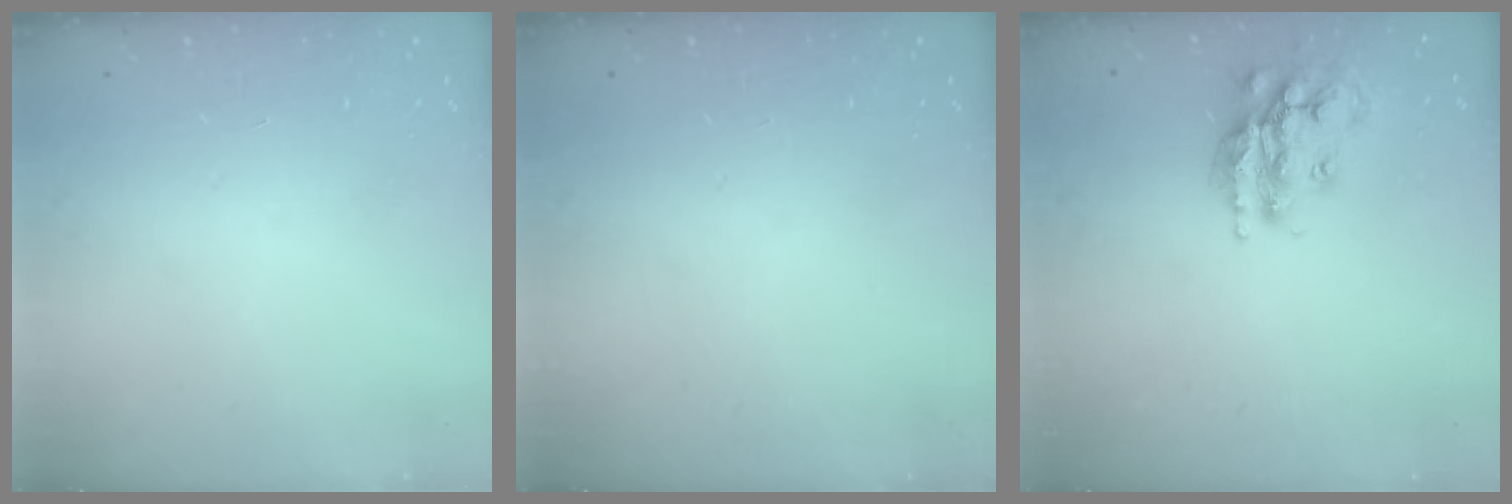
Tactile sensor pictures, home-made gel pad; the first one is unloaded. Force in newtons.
{"total": 0.0}
{"total": 15.7, "press": 15.7, "slide": 1.2}